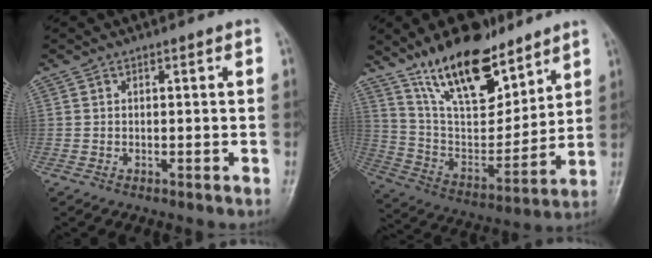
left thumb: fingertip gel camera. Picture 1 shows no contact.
{"total": 20.4, "force": [14.1, 8.6, 12.0], "torque": [-0.152, -0.078, 0.256]}